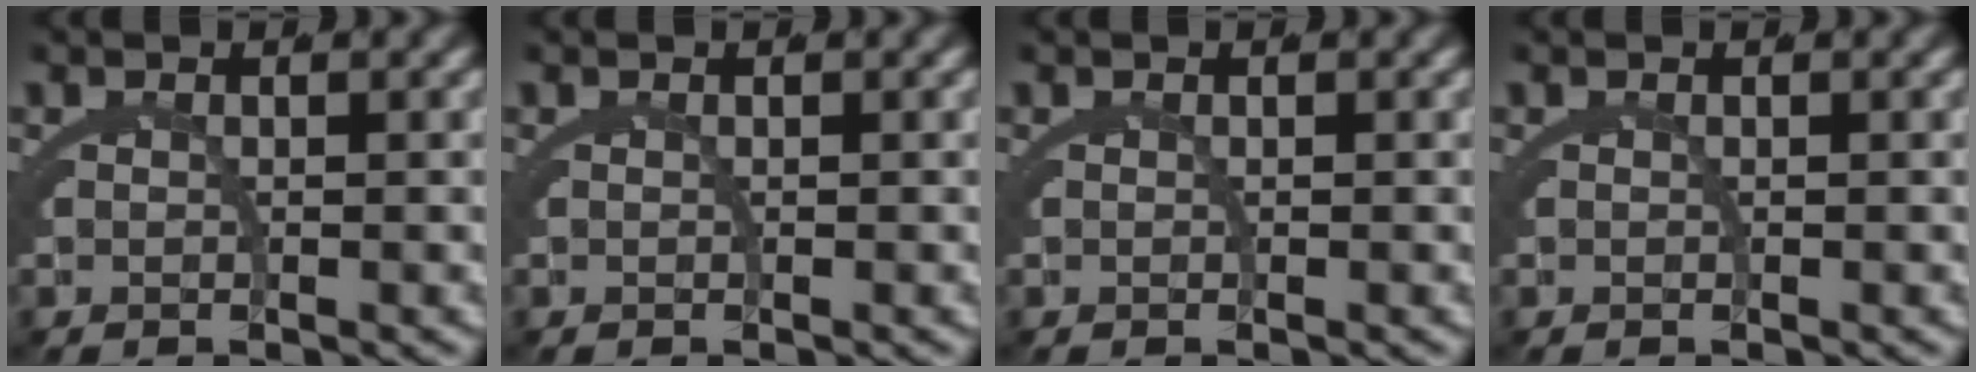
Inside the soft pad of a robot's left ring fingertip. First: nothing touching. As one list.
[{"total": 0.0}, {"total": 0.0}, {"total": 0.0}]